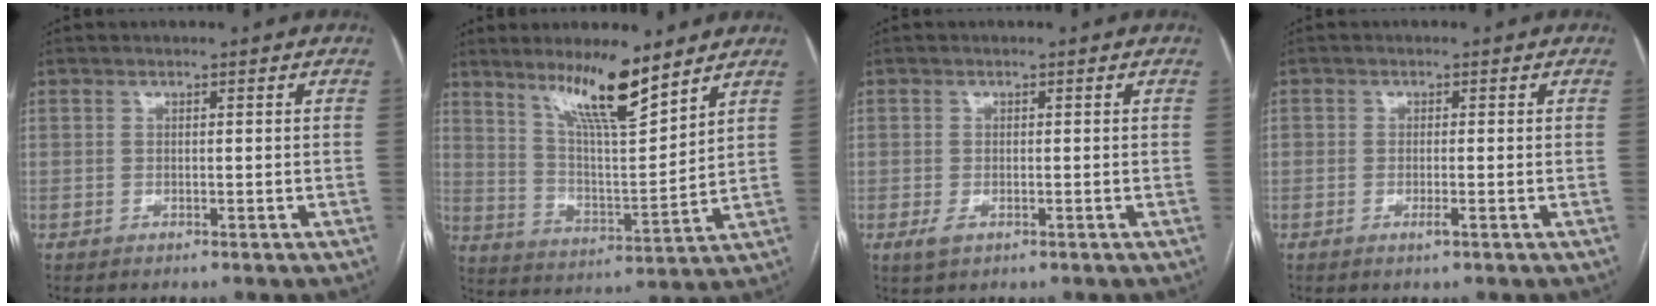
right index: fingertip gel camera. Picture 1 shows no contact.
{"total": 11.7, "force": [8.5, 1.2, 7.9], "torque": [-0.142, -0.013, 0.156]}
{"total": 1.9, "force": [-0.7, 1.2, 1.3], "torque": [-0.023, -0.001, -0.007]}
{"total": 1.6, "force": [-0.7, 0.3, 1.4], "torque": [-0.024, -0.001, -0.011]}